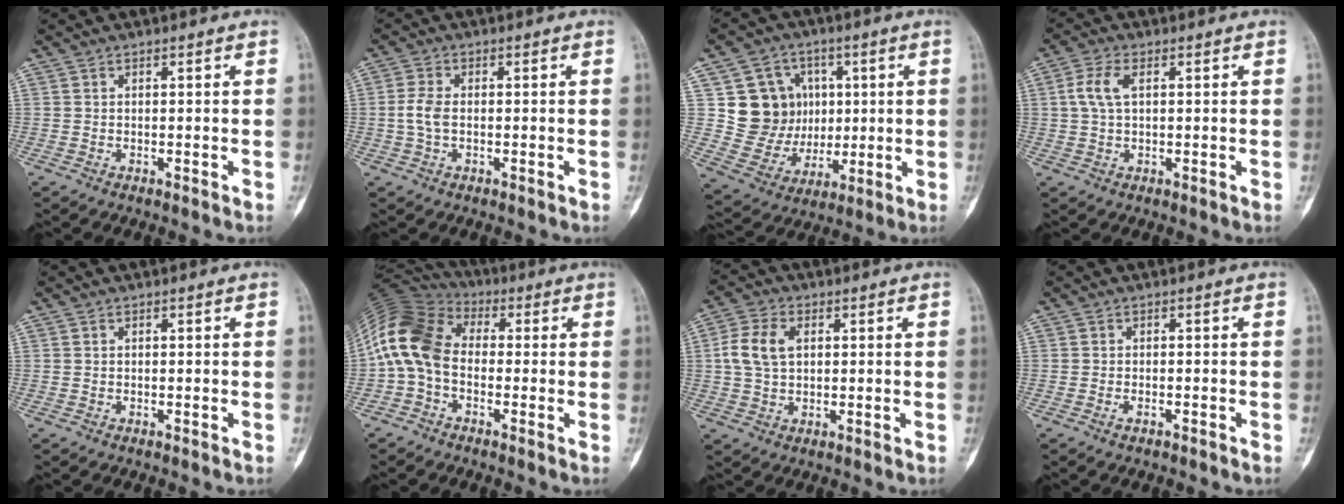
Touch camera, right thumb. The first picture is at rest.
{"total": 3.7, "force": [-0.3, 2.1, 3.1], "torque": [-0.073, 0.008, -0.010]}
{"total": 13.8, "force": [2.9, 12.6, 4.9], "torque": [-0.028, 0.001, 0.068]}
{"total": 4.8, "force": [1.0, 2.5, 3.9], "torque": [-0.098, 0.011, 0.019]}
{"total": 0.0}
{"total": 13.2, "force": [-1.0, 9.3, 9.3], "torque": [-0.186, 0.035, -0.037]}
{"total": 7.2, "force": [1.3, 4.7, 5.3], "torque": [-0.112, 0.011, 0.024]}
{"total": 1.0, "force": [-0.6, 0.4, 0.7], "torque": [-0.018, 0.005, -0.011]}